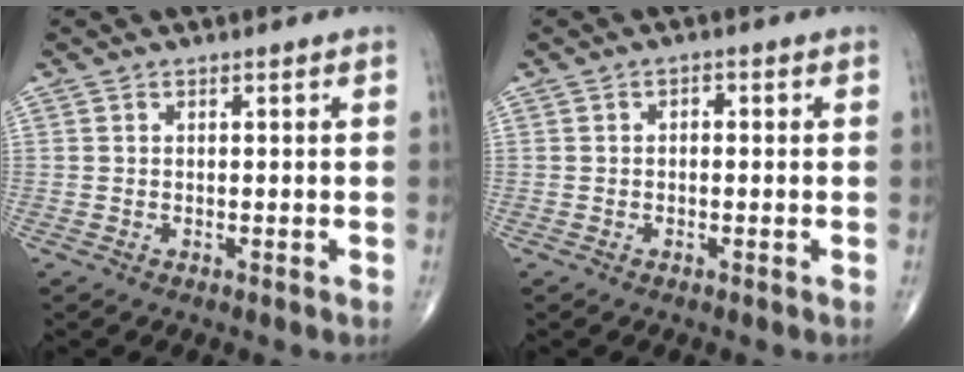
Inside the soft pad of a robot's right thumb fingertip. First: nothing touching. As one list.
[{"total": 1.3, "force": [0.0, 0.8, 0.9], "torque": [-0.007, 0.006, -0.005]}]